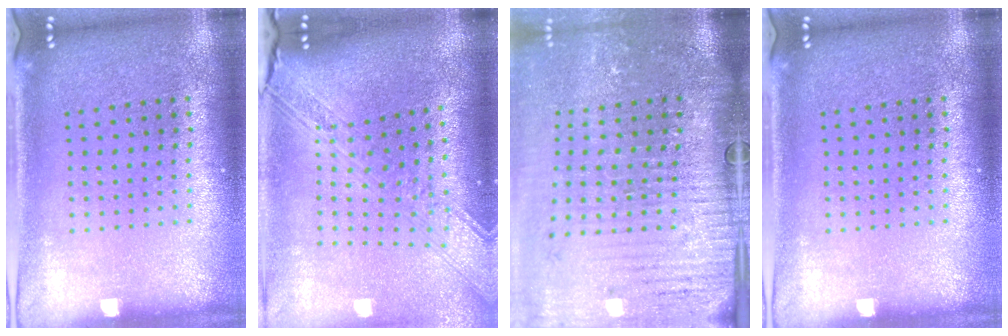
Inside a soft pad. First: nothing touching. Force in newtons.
{"total": 3.3, "press": 2.5, "slide": 2.2}
{"total": 4.5, "press": 3.8, "slide": 2.5}
{"total": 0.0}